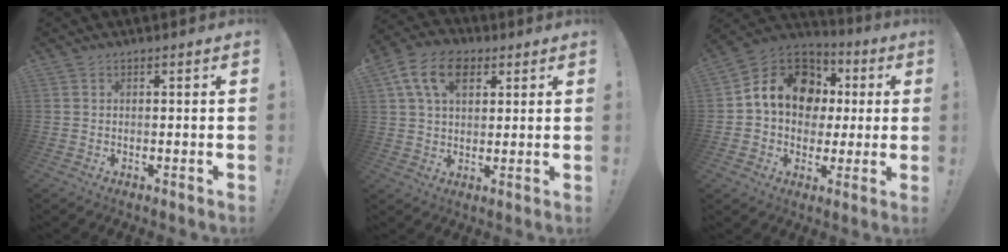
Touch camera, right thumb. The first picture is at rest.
{"total": 12.0, "force": [5.0, 7.8, 7.7], "torque": [-0.128, -0.001, 0.095]}
{"total": 17.4, "force": [4.4, 13.7, 9.8], "torque": [-0.132, 0.000, 0.091]}